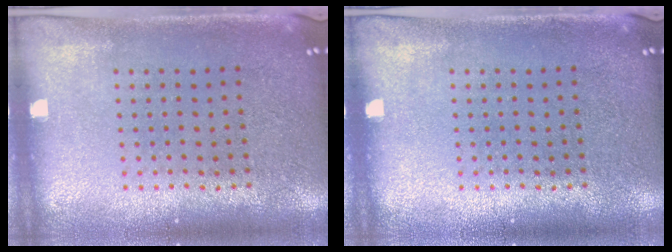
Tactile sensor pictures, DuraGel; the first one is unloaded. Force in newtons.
{"total": 0.0}